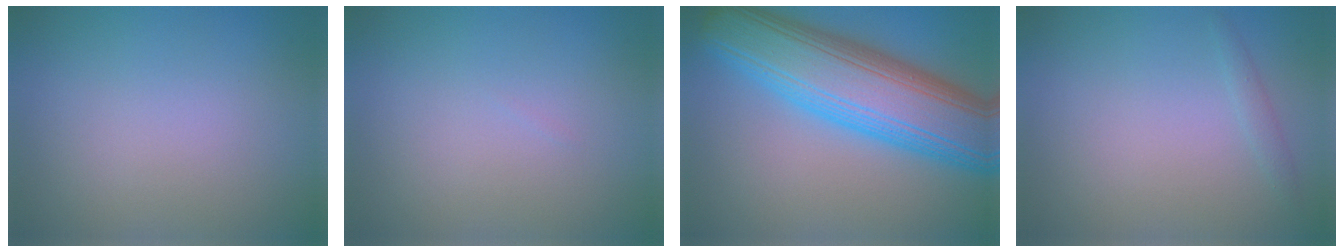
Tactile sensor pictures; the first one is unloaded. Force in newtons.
{"total": 0.0}
{"total": 12.0, "press": 12.0, "slide": 0.2}
{"total": 0.8, "press": 0.8, "slide": 0.1}